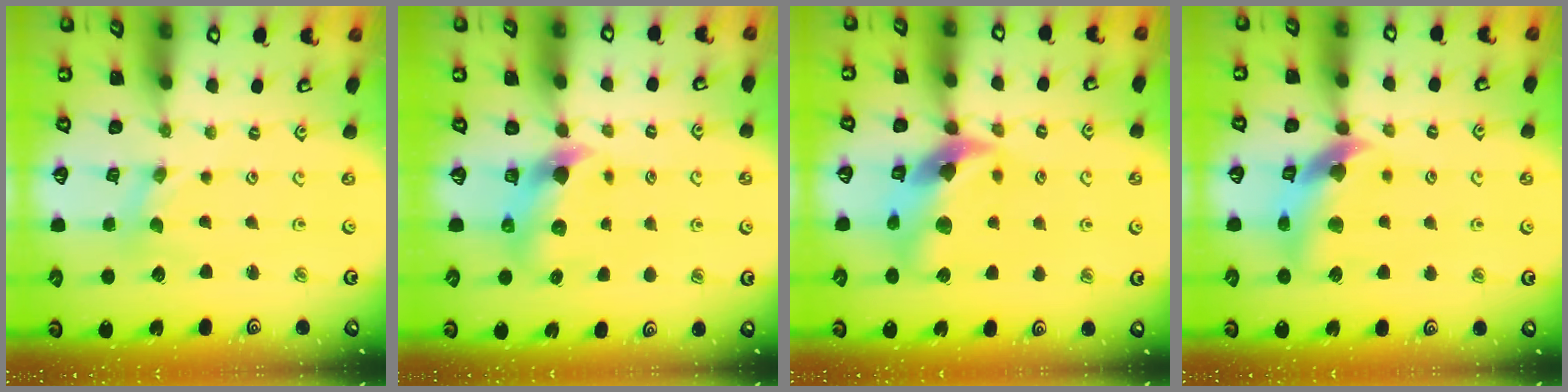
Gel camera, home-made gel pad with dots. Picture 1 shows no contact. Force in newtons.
{"total": 7.1, "press": 7.0, "slide": 0.8}
{"total": 12.8, "press": 12.7, "slide": 1.6}
{"total": 11.6, "press": 11.5, "slide": 1.7}